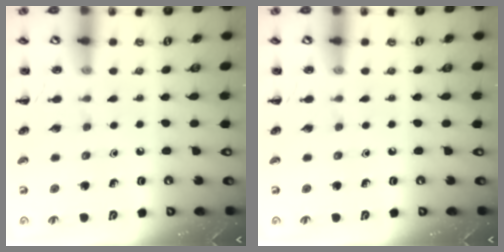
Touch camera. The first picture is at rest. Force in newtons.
{"total": 0.0}